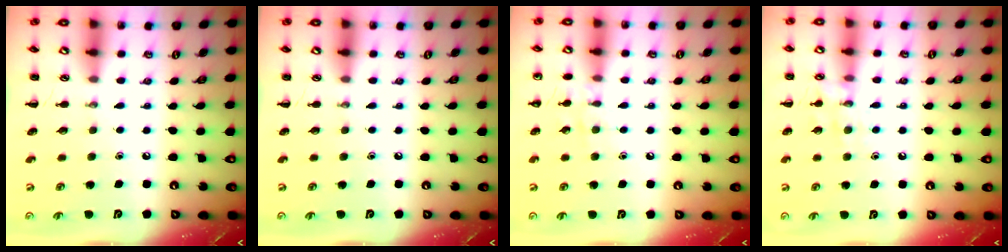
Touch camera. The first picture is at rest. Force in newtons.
{"total": 0.0}
{"total": 6.7, "press": 6.5, "slide": 1.5}
{"total": 8.6, "press": 8.6, "slide": 0.8}